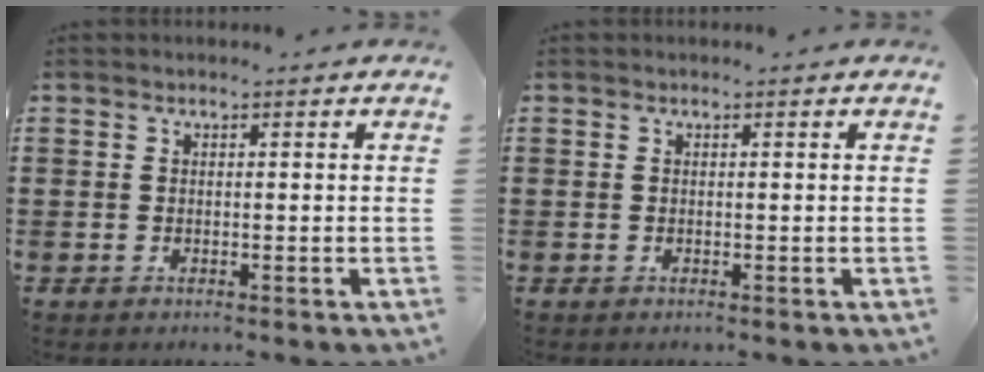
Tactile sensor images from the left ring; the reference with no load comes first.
{"total": 0.0}